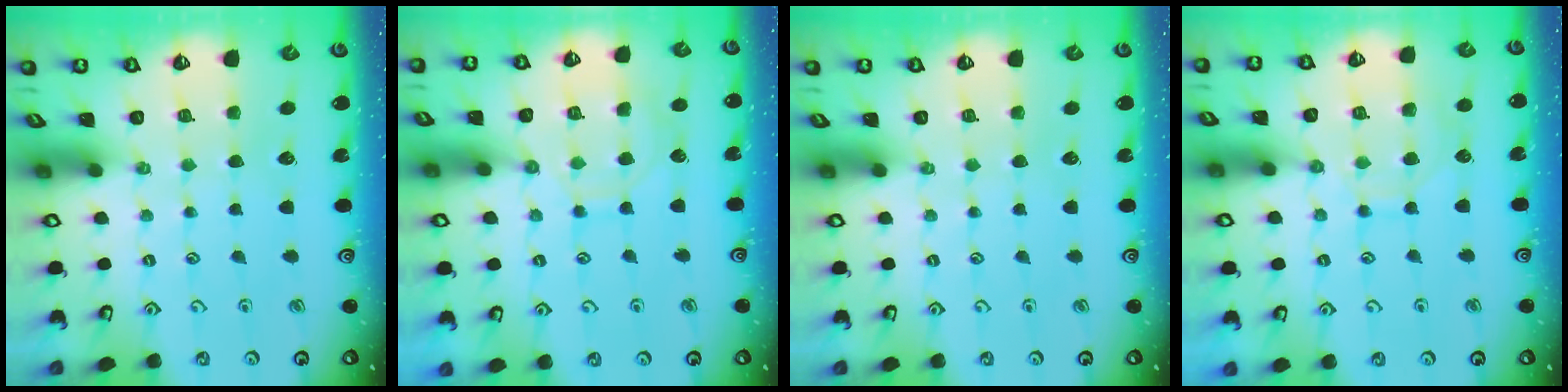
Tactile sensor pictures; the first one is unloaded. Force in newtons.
{"total": 9.0, "press": 9.0, "slide": 0.8}
{"total": 0.0}
{"total": 9.7, "press": 9.7, "slide": 0.8}